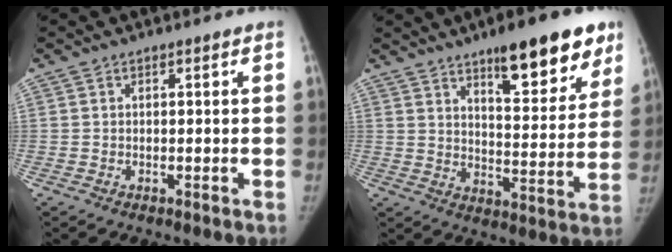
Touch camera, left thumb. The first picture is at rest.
{"total": 17.7, "force": [11.2, 5.7, 12.4], "torque": [-0.121, -0.057, 0.164]}